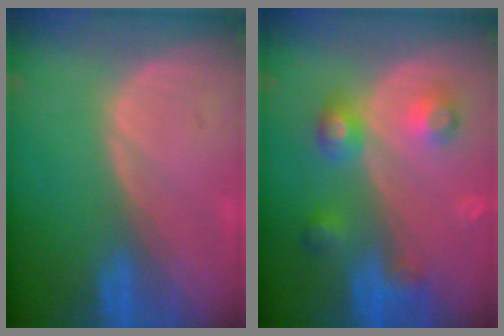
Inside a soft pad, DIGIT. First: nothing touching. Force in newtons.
{"total": 5.9, "press": 5.8, "slide": 0.4}